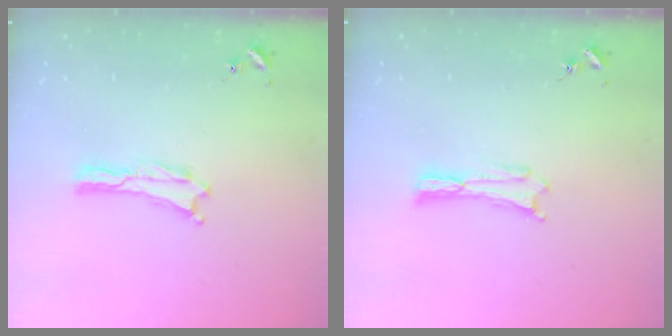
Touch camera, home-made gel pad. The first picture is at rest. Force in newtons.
{"total": 0.0}